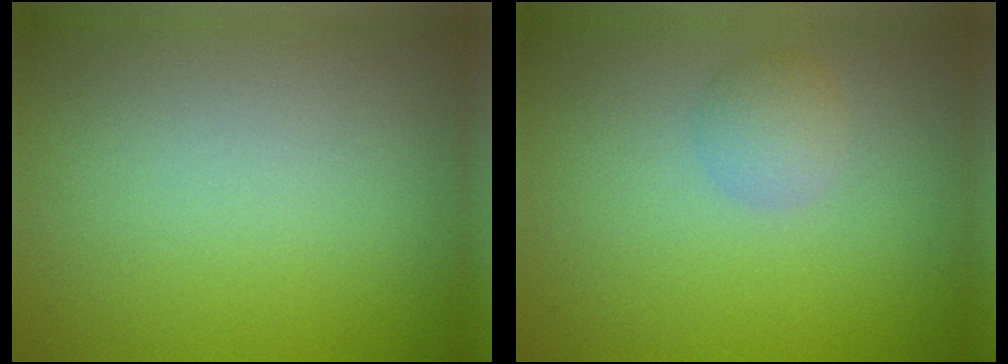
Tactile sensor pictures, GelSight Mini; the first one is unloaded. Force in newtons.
{"total": 1.7, "press": 1.7, "slide": 0.1}